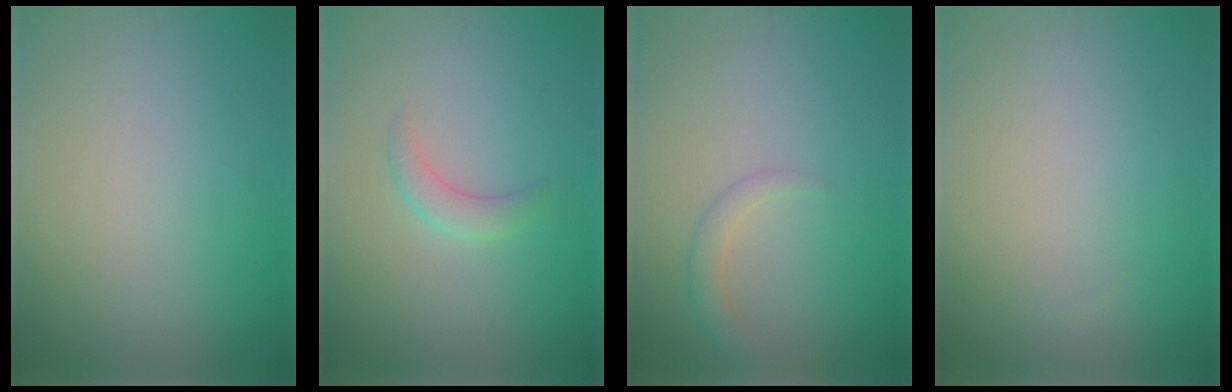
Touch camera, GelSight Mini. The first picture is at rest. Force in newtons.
{"total": 1.7, "press": 1.7, "slide": 0.1}
{"total": 1.7, "press": 1.7, "slide": 0.1}
{"total": 0.0}